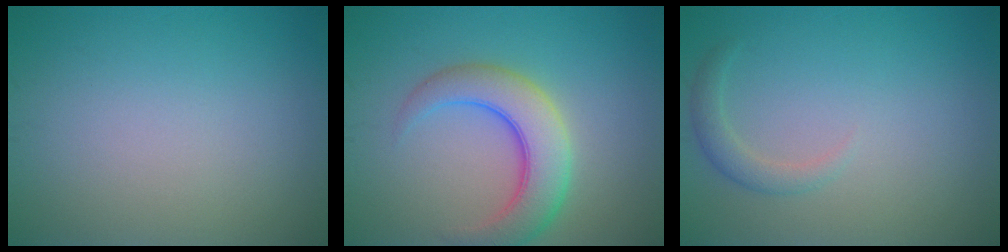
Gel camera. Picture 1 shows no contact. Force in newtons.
{"total": 5.9, "press": 5.9, "slide": 0.3}
{"total": 1.5, "press": 1.5, "slide": 0.1}